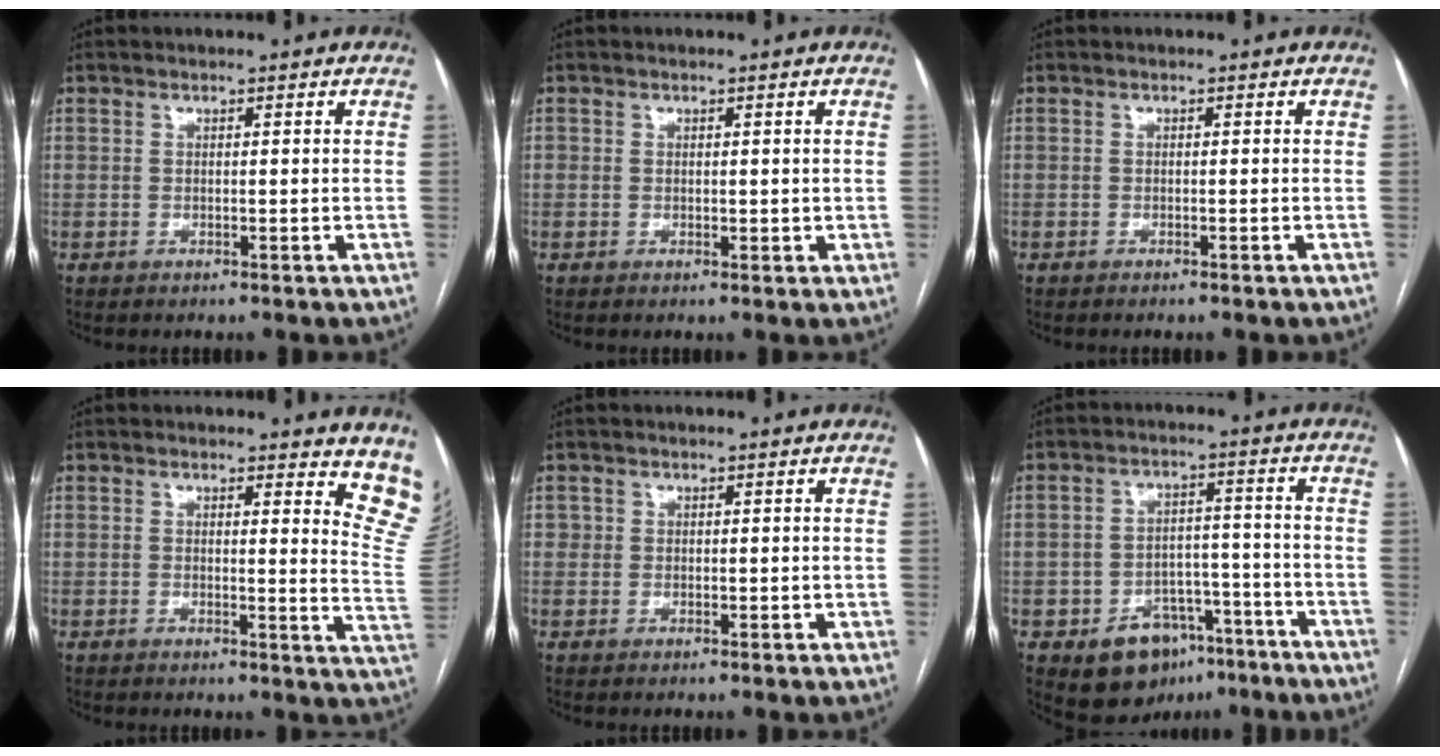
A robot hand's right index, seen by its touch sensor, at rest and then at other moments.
{"total": 1.7, "force": [0.2, 1.4, 0.9], "torque": [-0.009, 0.000, 0.004]}
{"total": 0.7, "force": [-0.6, -0.1, 0.4], "torque": [-0.006, 0.001, -0.010]}
{"total": 8.4, "force": [7.0, 1.5, 4.4], "torque": [-0.030, -0.052, 0.044]}
{"total": 1.7, "force": [0.5, 1.6, 0.4], "torque": [0.004, -0.001, 0.006]}
{"total": 9.6, "force": [-5.4, 6.6, 4.3], "torque": [-0.060, 0.024, -0.073]}